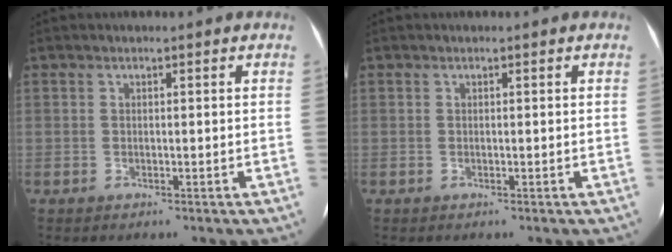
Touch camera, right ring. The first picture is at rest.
{"total": 0.0}